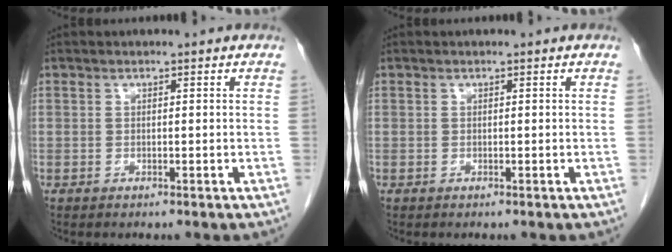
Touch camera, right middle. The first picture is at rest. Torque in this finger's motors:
{"motor_torque": [-0.01, 0.01, 0.00, 0.00]}